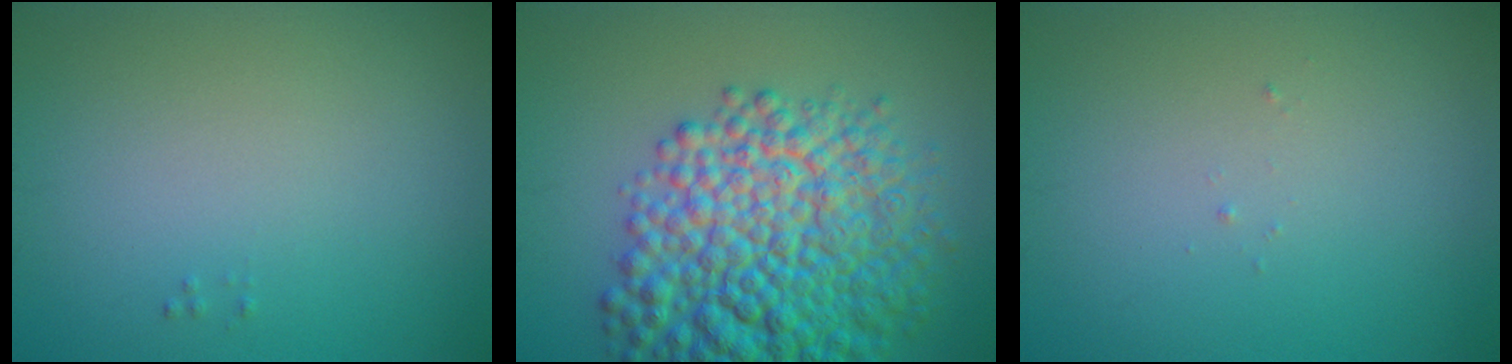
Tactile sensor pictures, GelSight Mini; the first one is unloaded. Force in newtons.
{"total": 11.8, "press": 11.8, "slide": 0.5}
{"total": 0.0}